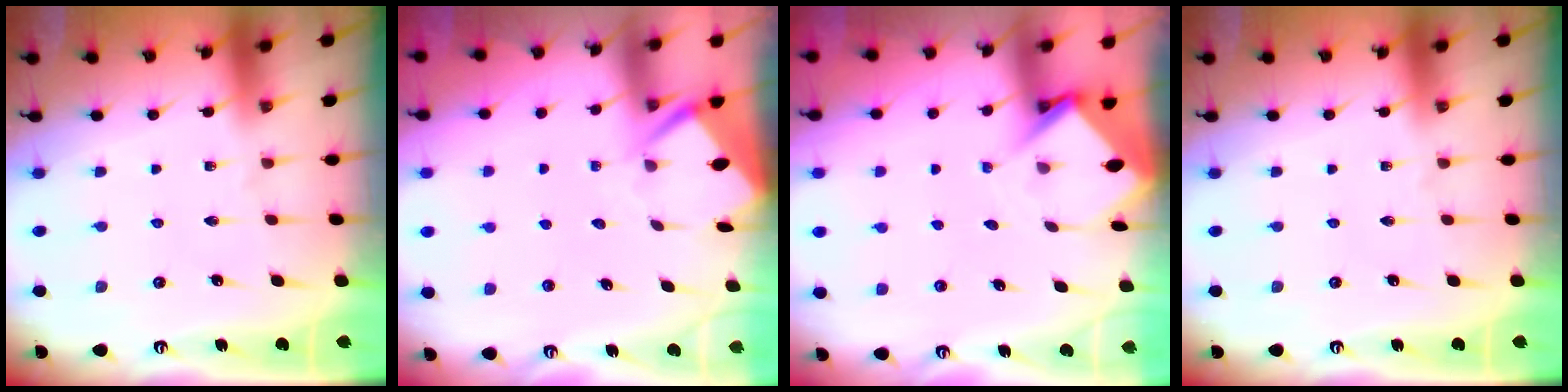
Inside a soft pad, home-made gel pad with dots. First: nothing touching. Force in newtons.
{"total": 3.3, "press": 3.2, "slide": 0.3}
{"total": 3.7, "press": 3.7, "slide": 0.3}
{"total": 0.0}